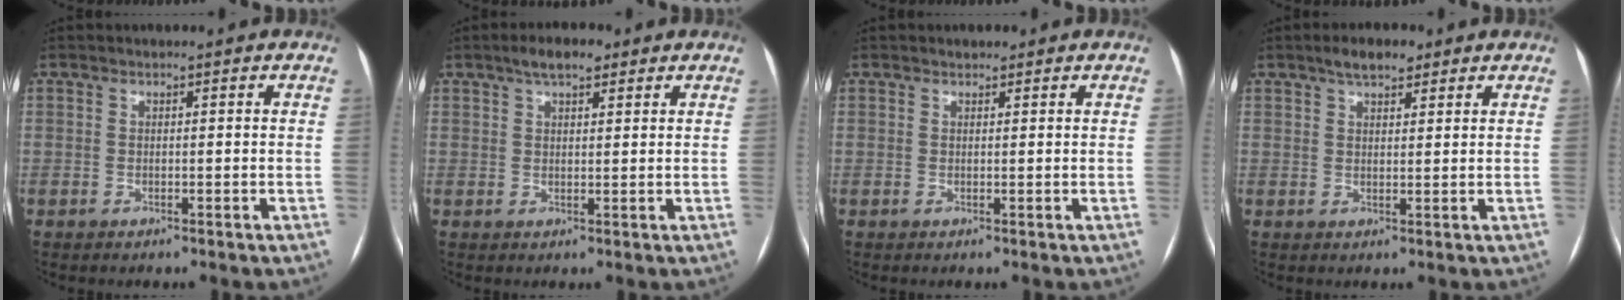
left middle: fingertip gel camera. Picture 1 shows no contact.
{"total": 4.3, "force": [2.9, 1.6, 2.8], "torque": [-0.051, 0.014, 0.046]}
{"total": 0.8, "force": [0.7, 0.5, 0.2], "torque": [-0.008, 0.004, 0.009]}
{"total": 4.1, "force": [2.9, 1.7, 2.4], "torque": [-0.042, 0.012, 0.047]}